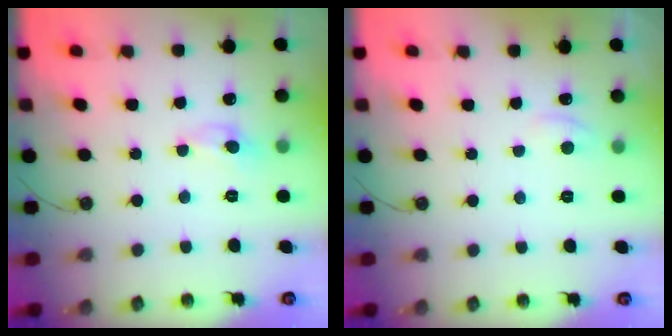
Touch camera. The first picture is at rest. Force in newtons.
{"total": 2.1, "press": 2.1, "slide": 0.4}